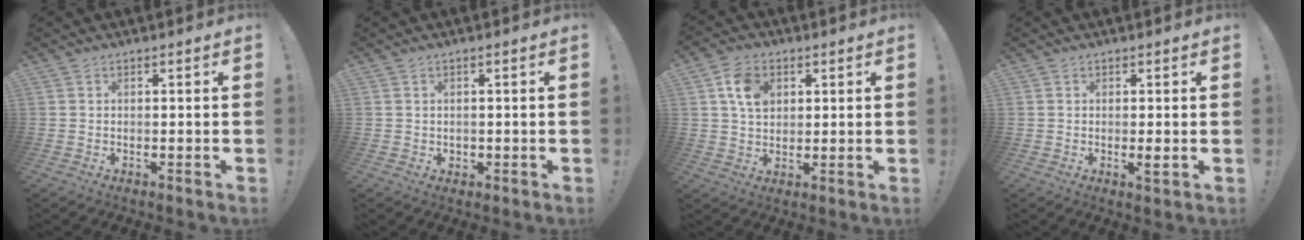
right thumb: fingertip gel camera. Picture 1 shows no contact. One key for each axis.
{"total": 1.1, "fx": 0.2, "fy": 1.1, "fz": 0.3, "tx": -0.003, "ty": 0.001, "tz": 0.003}
{"total": 8.9, "fx": 3.2, "fy": 6.6, "fz": 5.0, "tx": -0.077, "ty": 0.003, "tz": 0.063}
{"total": 1.6, "fx": 0.0, "fy": 0.7, "fz": 1.4, "tx": -0.004, "ty": -0.006, "tz": -0.002}